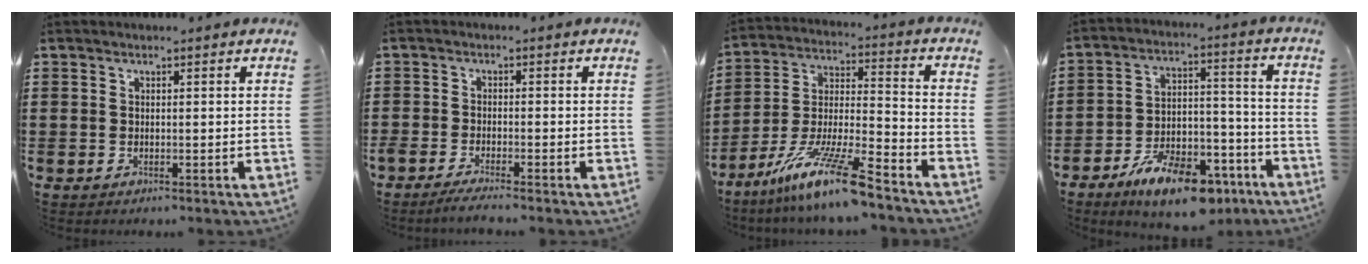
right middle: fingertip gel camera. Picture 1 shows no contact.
{"total": 1.9, "force": [-1.7, -0.1, 0.9], "torque": [-0.017, 0.001, -0.033]}
{"total": 12.3, "force": [-9.5, 0.6, 7.7], "torque": [-0.153, 0.006, -0.185]}
{"total": 11.7, "force": [-8.5, 4.2, 6.9], "torque": [-0.117, 0.038, -0.155]}